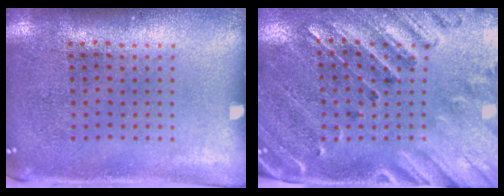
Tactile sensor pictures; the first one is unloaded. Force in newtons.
{"total": 2.6, "press": 2.4, "slide": 1.1}